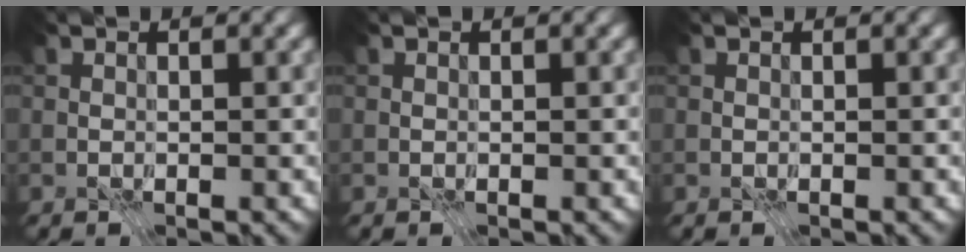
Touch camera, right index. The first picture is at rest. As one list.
[{"total": 0.0}, {"total": 0.0}]